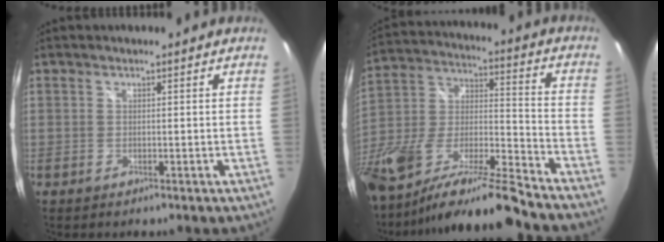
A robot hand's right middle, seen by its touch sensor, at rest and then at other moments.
{"total": 21.1, "force": [-16.3, 2.2, 13.2], "torque": [-0.238, -0.028, -0.297]}